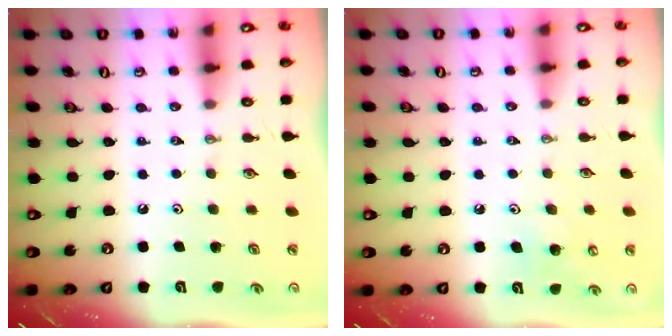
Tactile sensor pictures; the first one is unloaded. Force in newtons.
{"total": 7.8, "press": 7.6, "slide": 1.6}